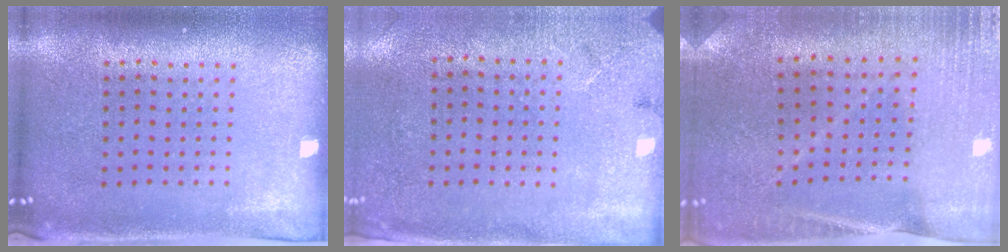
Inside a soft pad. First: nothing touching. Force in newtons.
{"total": 2.7, "press": 2.2, "slide": 1.6}
{"total": 0.8, "press": 0.8, "slide": 0.1}